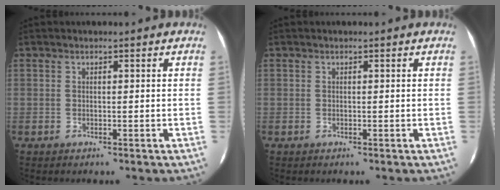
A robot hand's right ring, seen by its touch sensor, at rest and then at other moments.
{"total": 0.0}